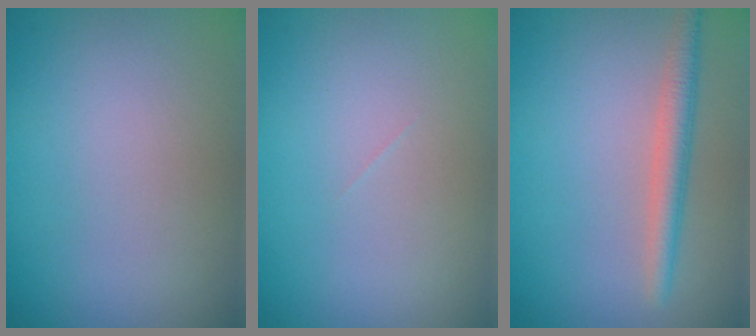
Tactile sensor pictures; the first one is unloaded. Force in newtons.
{"total": 0.0}
{"total": 2.7, "press": 2.7, "slide": 0.2}